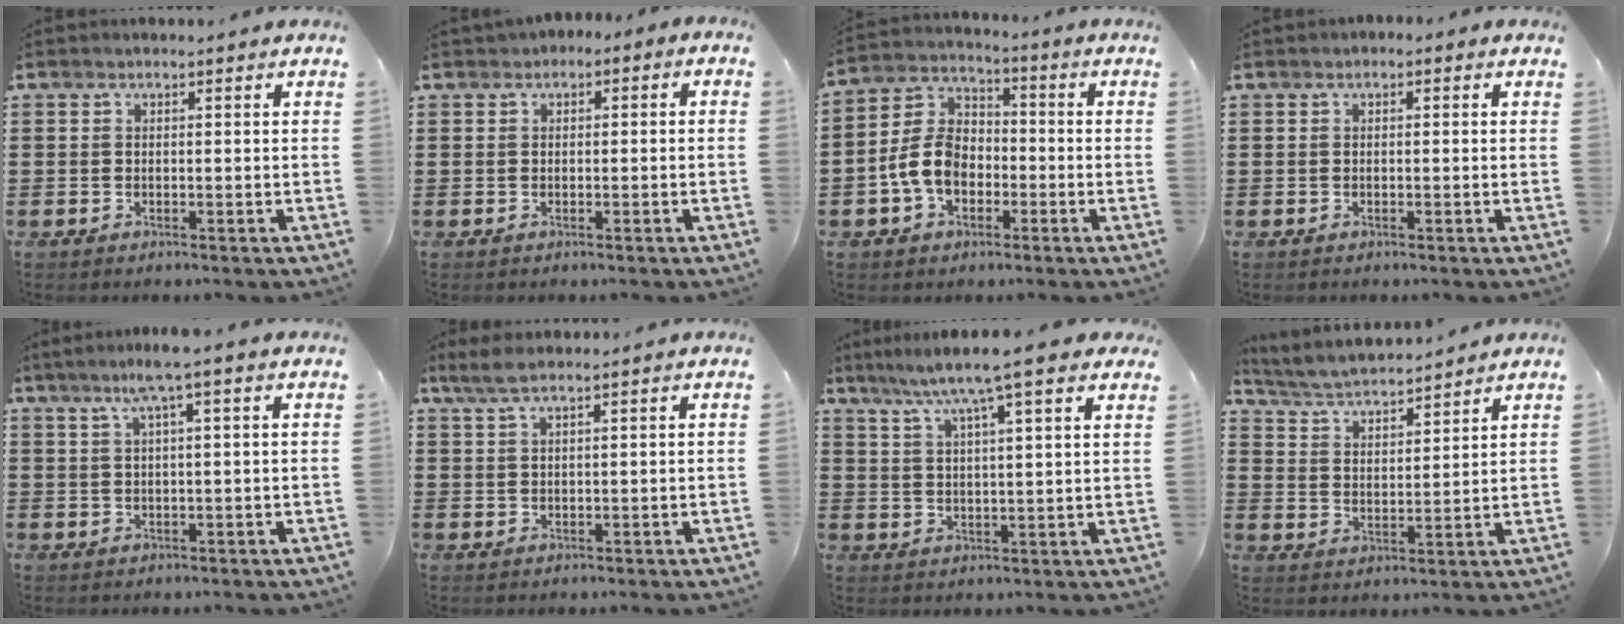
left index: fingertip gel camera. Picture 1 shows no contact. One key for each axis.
{"total": 1.1, "fx": -0.5, "fy": 0.8, "fz": 0.5, "tx": -0.013, "ty": 0.006, "tz": -0.012}
{"total": 8.4, "fx": -2.7, "fy": 5.9, "fz": 5.3, "tx": -0.139, "ty": 0.011, "tz": -0.059}
{"total": 0.5, "fx": -0.1, "fy": 0.4, "fz": 0.3, "tx": -0.007, "ty": 0.003, "tz": -0.003}
{"total": 4.3, "fx": 1.9, "fy": -0.4, "fz": 3.8, "tx": -0.075, "ty": 0.000, "tz": 0.031}
{"total": 3.1, "fx": 2.1, "fy": 0.4, "fz": 2.2, "tx": -0.046, "ty": 0.001, "tz": 0.040}
{"total": 7.7, "fx": 5.8, "fy": 0.3, "fz": 5.2, "tx": -0.116, "ty": -0.017, "tz": 0.097}
{"total": 4.6, "fx": 4.4, "fy": 0.2, "fz": 1.1, "tx": -0.042, "ty": -0.025, "tz": 0.075}